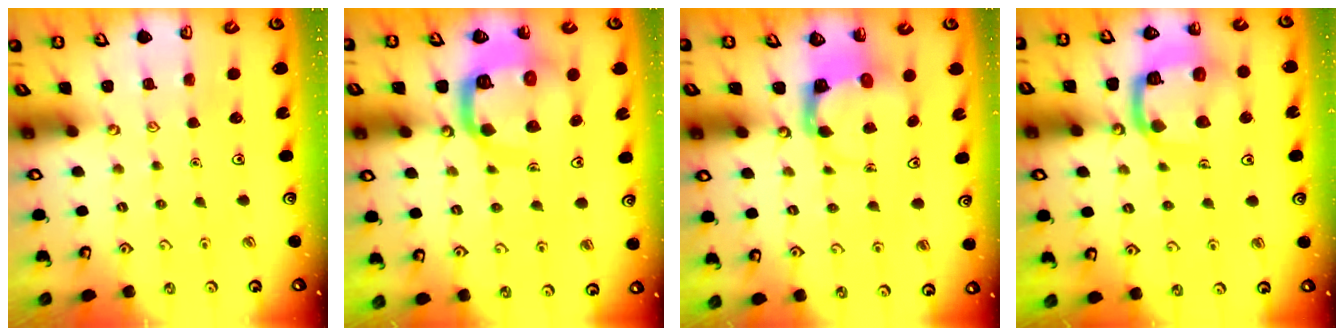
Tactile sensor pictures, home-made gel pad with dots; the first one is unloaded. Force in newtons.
{"total": 13.8, "press": 13.8, "slide": 1.5}
{"total": 3.8, "press": 3.8, "slide": 0.5}
{"total": 15.1, "press": 15.0, "slide": 1.2}